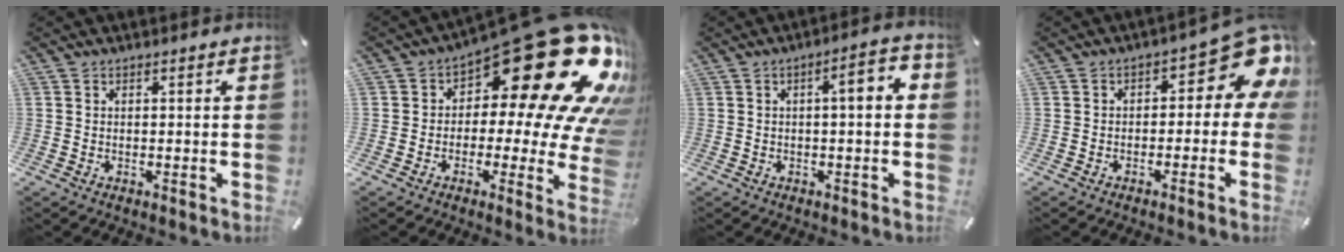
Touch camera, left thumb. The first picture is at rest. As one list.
[{"total": 29.8, "force": [12.4, 12.5, 24.0], "torque": [-0.302, -0.110, 0.224]}, {"total": 5.4, "force": [0.2, 1.6, 5.2], "torque": [-0.075, 0.004, -0.007]}, {"total": 11.4, "force": [3.8, 5.6, 9.1], "torque": [-0.108, -0.037, 0.063]}]